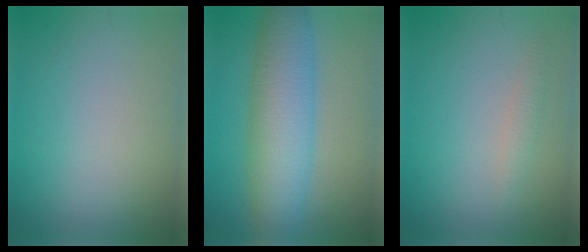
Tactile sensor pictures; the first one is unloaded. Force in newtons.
{"total": 7.9, "press": 7.9, "slide": 0.2}
{"total": 1.1, "press": 1.1, "slide": 0.0}